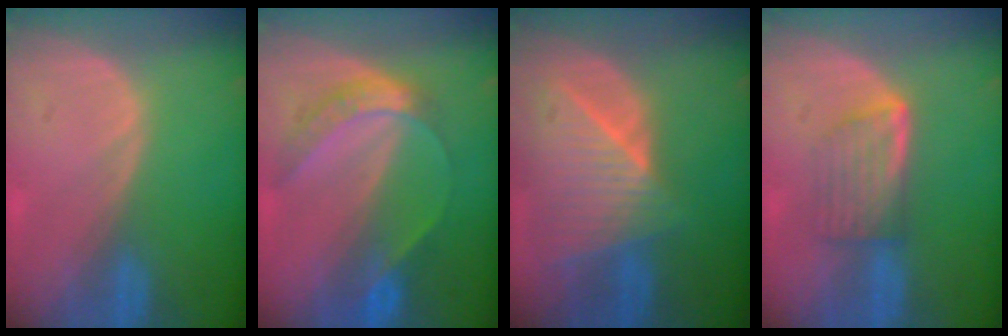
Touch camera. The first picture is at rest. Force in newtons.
{"total": 6.8, "press": 5.6, "slide": 3.9}
{"total": 9.0, "press": 8.1, "slide": 4.1}
{"total": 5.7, "press": 5.3, "slide": 2.2}